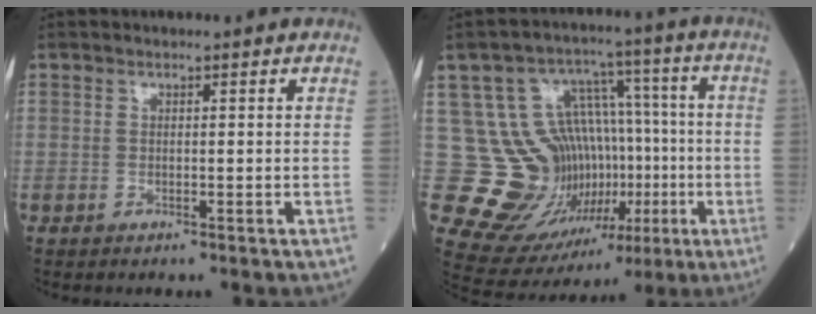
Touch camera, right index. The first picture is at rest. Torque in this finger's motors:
{"motor_torque": [0.24, -0.10, 0.00, -0.01]}